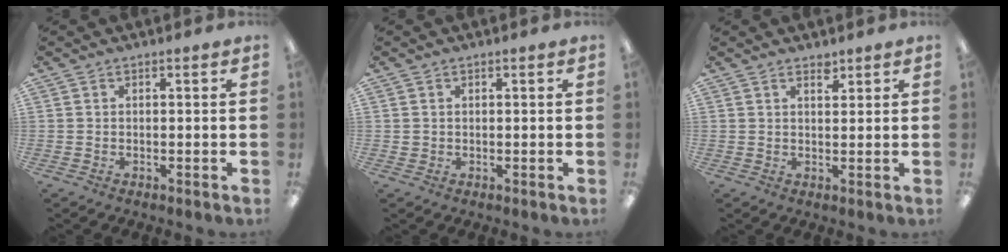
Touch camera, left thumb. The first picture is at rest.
{"total": 0.9, "force": [0.3, 0.8, 0.0], "torque": [0.000, 0.003, 0.006]}
{"total": 2.3, "force": [2.0, 1.0, 0.6], "torque": [0.002, -0.012, 0.033]}